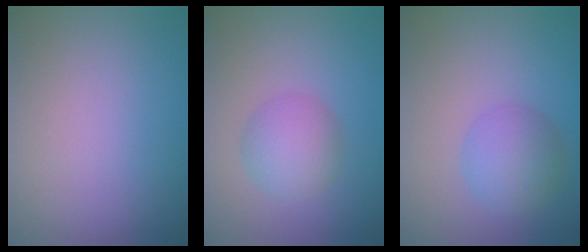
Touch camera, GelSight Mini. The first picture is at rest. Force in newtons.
{"total": 3.4, "press": 3.4, "slide": 0.1}
{"total": 3.7, "press": 3.7, "slide": 0.1}